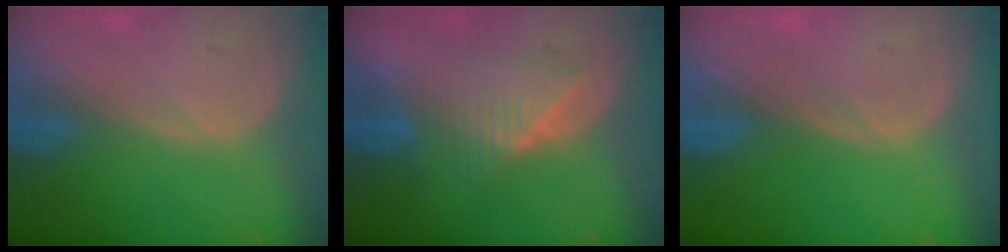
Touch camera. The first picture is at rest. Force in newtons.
{"total": 6.4, "press": 6.3, "slide": 1.1}
{"total": 0.0}